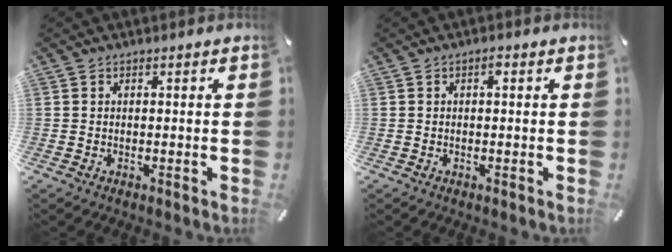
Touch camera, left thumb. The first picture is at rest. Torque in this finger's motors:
{"motor_torque": [0.15, -0.05, -0.07, 0.00, 0.00]}